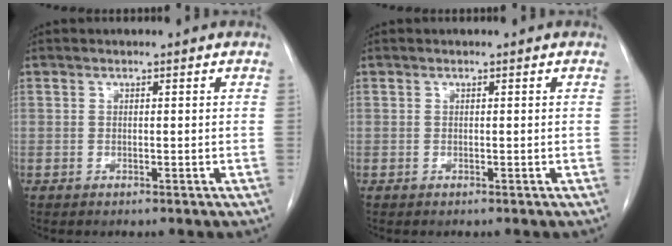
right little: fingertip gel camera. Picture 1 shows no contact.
{"total": 0.0}